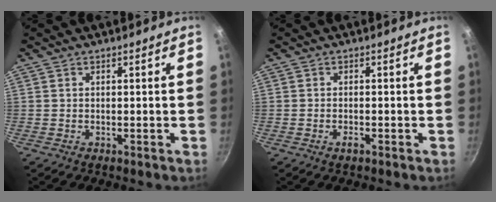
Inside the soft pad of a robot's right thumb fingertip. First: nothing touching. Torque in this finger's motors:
{"motor_torque": [0.15, -0.08, -0.41, 0.20, -0.05]}